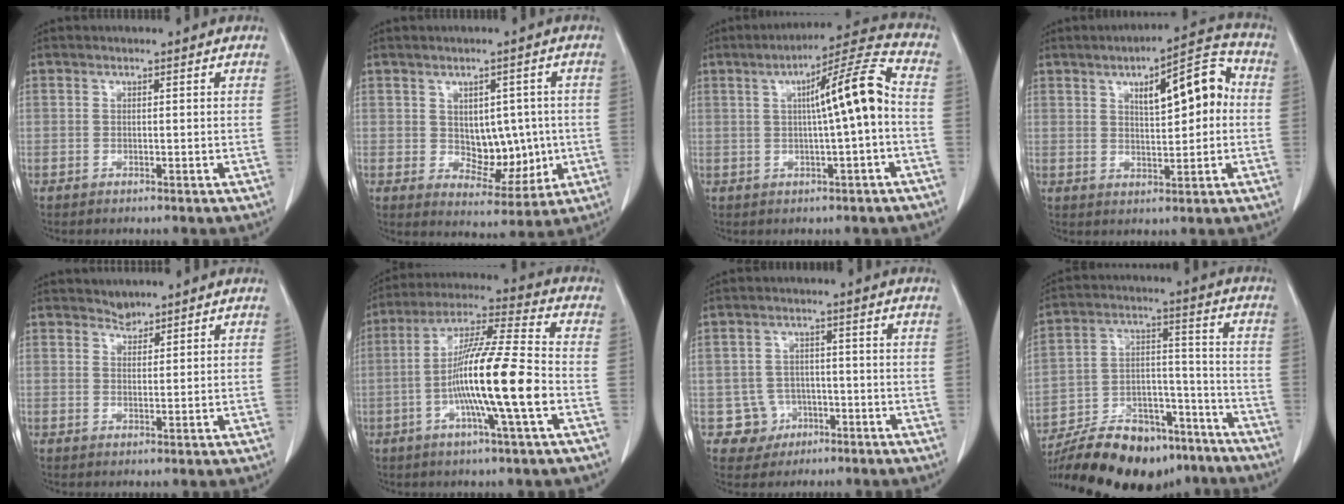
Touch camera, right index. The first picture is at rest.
{"total": 7.8, "force": [0.1, 5.0, 5.9], "torque": [-0.069, 0.004, 0.019]}
{"total": 10.5, "force": [0.5, 0.0, 10.5], "torque": [-0.157, 0.025, 0.004]}
{"total": 10.7, "force": [2.2, 3.3, 10.0], "torque": [-0.140, 0.033, 0.032]}
{"total": 1.6, "force": [1.5, 0.6, -0.2], "torque": [0.005, -0.001, 0.026]}
{"total": 15.6, "force": [-3.5, -0.2, 15.2], "torque": [-0.274, -0.003, -0.073]}
{"total": 4.7, "force": [-1.7, 4.4, -0.1], "torque": [0.009, 0.015, -0.022]}
{"total": 22.4, "force": [-18.4, 8.1, 10.0], "torque": [-0.173, 0.014, -0.289]}